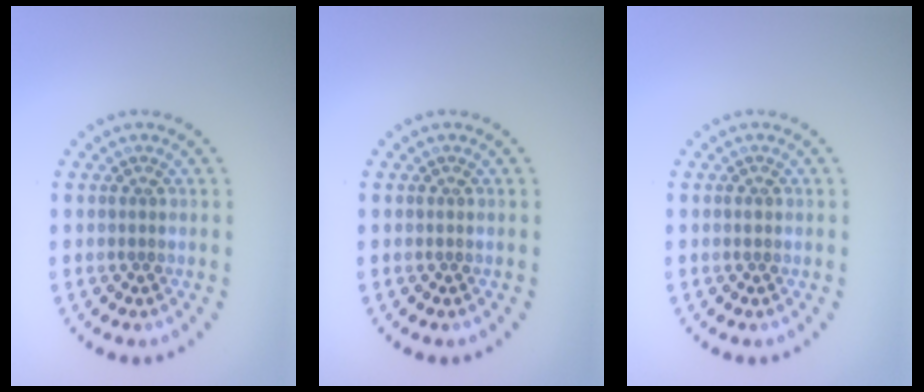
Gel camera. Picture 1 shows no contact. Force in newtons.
{"total": 0.0}
{"total": 0.6, "press": 0.6, "slide": 0.1}